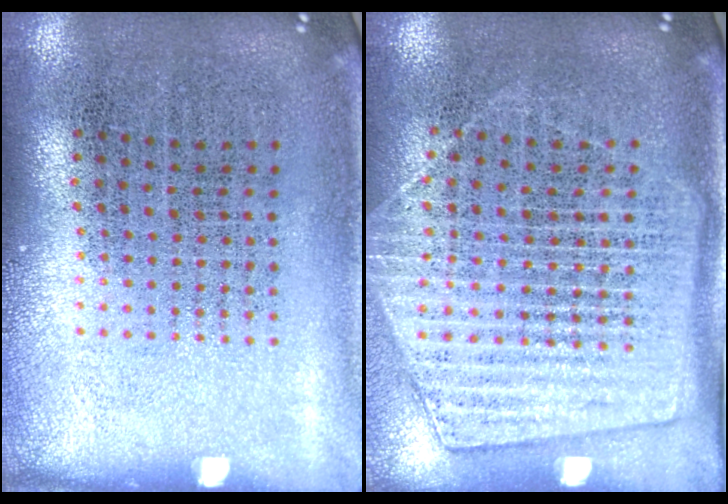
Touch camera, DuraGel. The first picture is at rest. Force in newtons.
{"total": 1.7, "press": 1.5, "slide": 0.8}